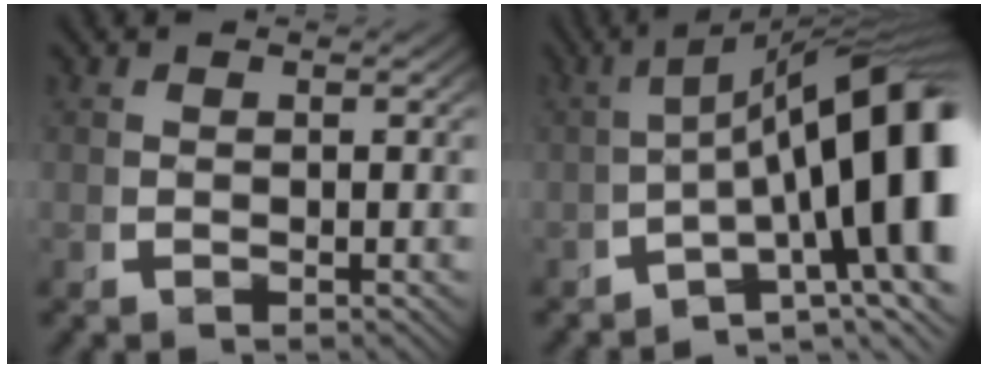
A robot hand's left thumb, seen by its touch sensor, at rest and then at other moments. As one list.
[{"total": 17.4, "force": [-1.2, 9.1, 14.8], "torque": [-0.192, -0.034, -0.009]}]